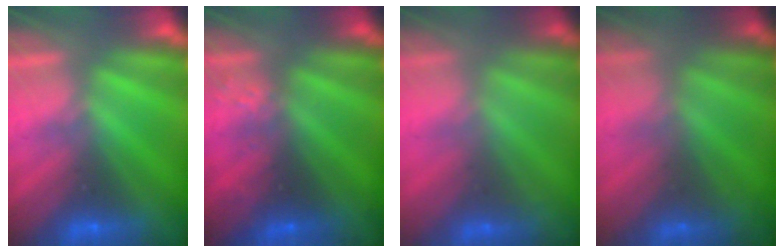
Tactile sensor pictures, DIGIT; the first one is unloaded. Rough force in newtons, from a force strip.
{"total": 8.9}
{"total": 1.7}
{"total": 7.8}